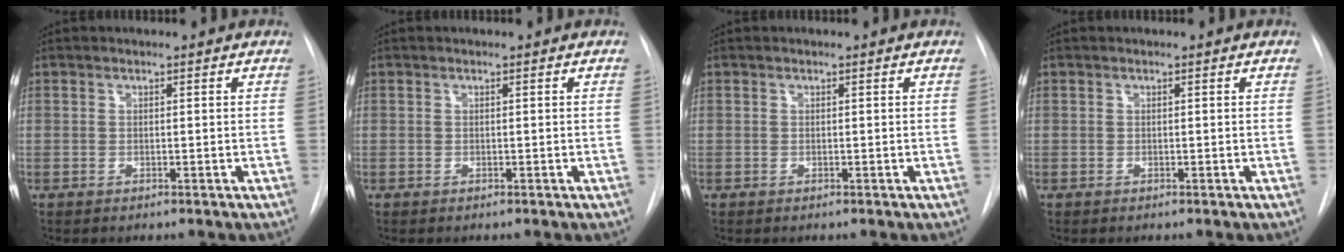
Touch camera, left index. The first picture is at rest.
{"total": 0.0}
{"total": 0.0}
{"total": 0.0}